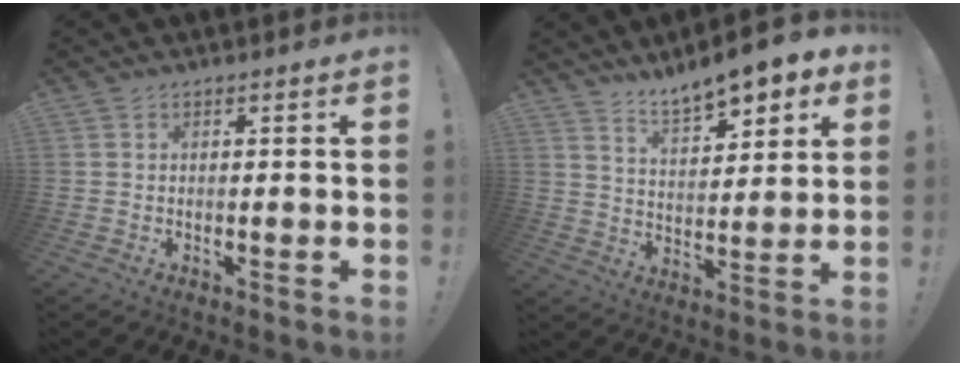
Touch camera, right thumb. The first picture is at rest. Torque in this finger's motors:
{"motor_torque": [-0.37, 0.58, 0.28, 0.06, 0.13]}